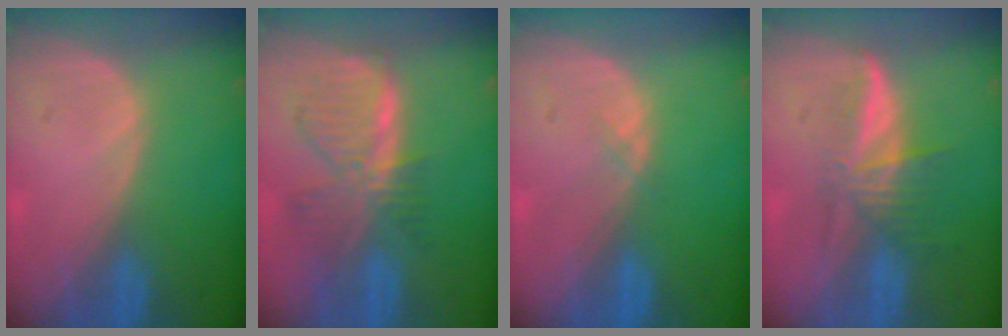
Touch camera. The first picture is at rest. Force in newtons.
{"total": 7.8, "press": 7.0, "slide": 3.5}
{"total": 0.6, "press": 0.5, "slide": 0.2}
{"total": 5.9, "press": 5.4, "slide": 2.3}